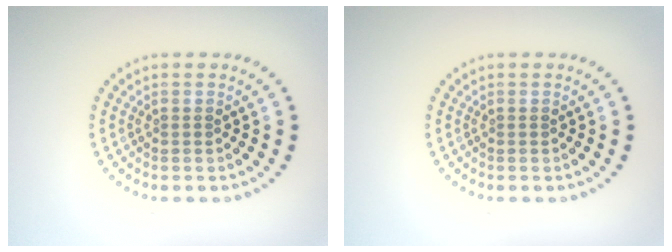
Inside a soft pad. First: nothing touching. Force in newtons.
{"total": 0.0}